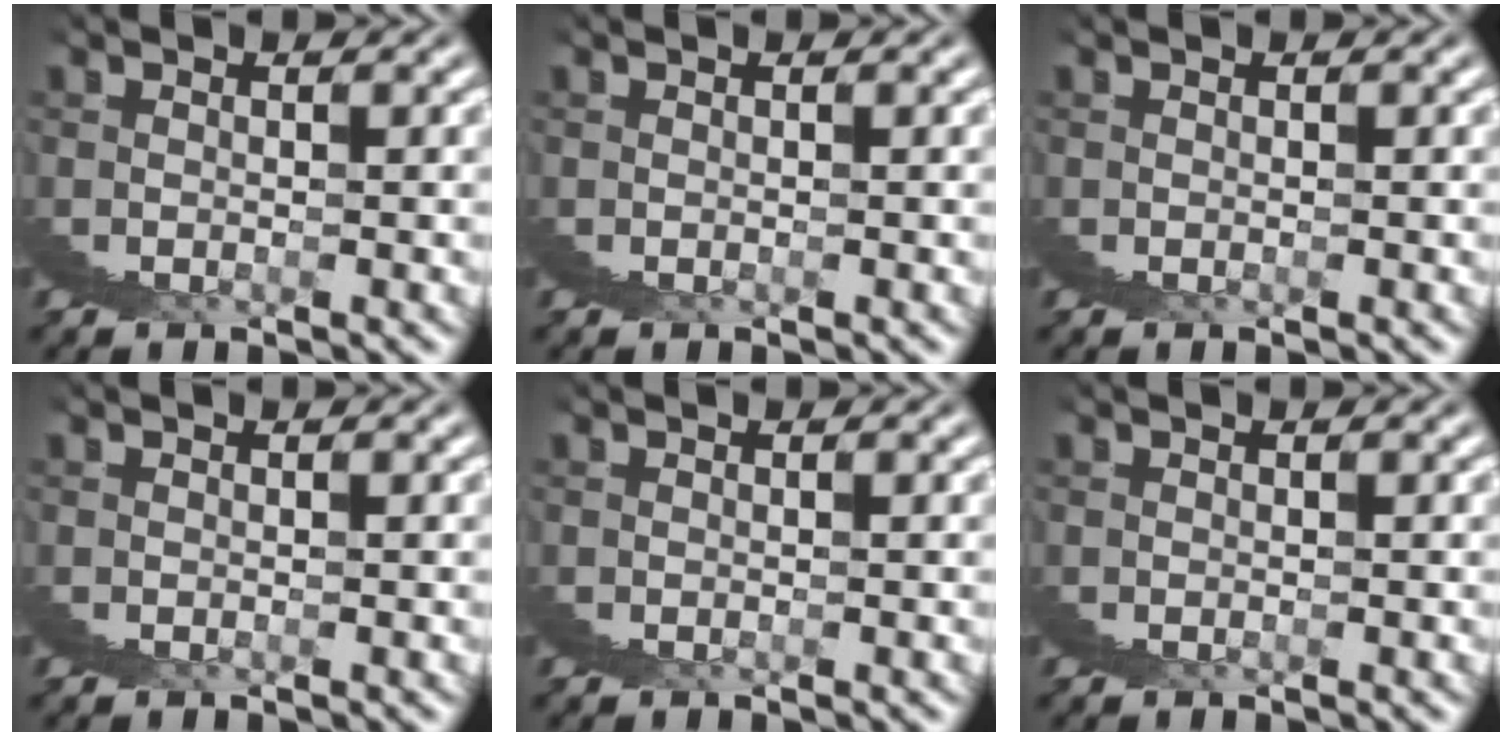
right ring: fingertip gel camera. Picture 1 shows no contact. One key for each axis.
{"total": 0.0}
{"total": 0.0}
{"total": 0.0}
{"total": 0.0}
{"total": 0.0}